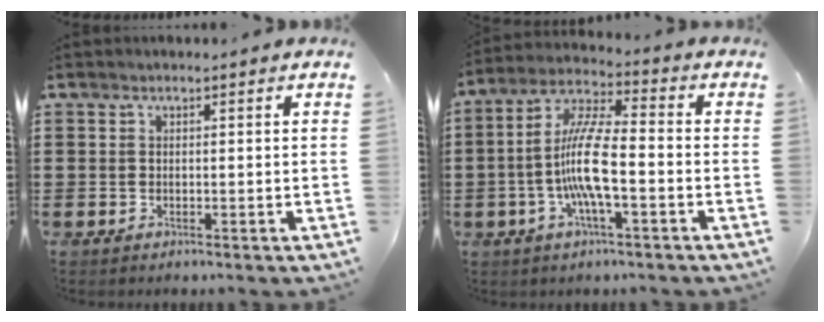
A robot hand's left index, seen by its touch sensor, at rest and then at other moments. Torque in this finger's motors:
{"motor_torque": [-0.41, 0.54, -0.18, -0.05]}